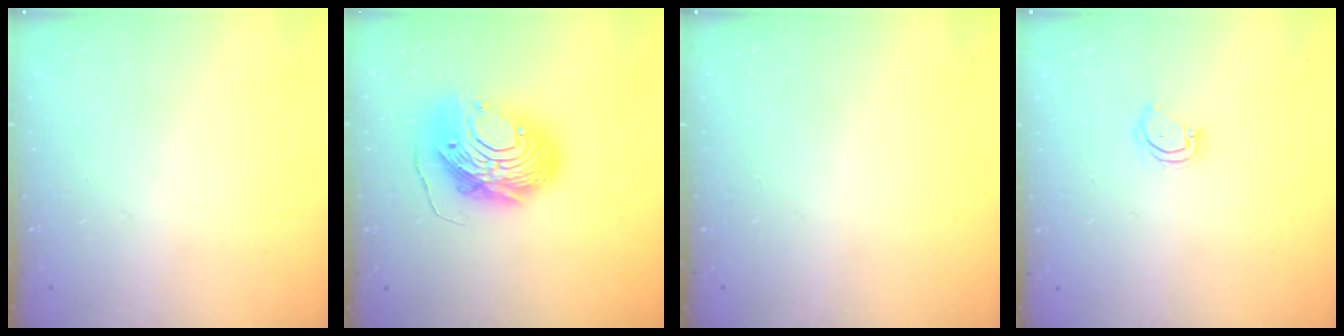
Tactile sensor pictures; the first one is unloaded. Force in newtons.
{"total": 15.2, "press": 15.1, "slide": 1.3}
{"total": 0.0}
{"total": 4.0, "press": 4.0, "slide": 0.3}